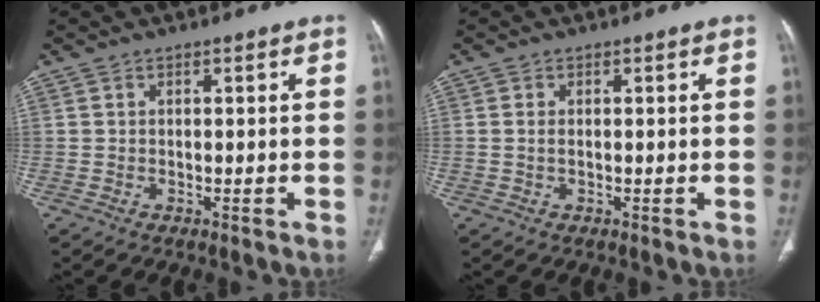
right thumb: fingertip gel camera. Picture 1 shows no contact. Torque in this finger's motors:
{"motor_torque": [-0.47, 0.25, 0.14, 0.32, -0.02]}